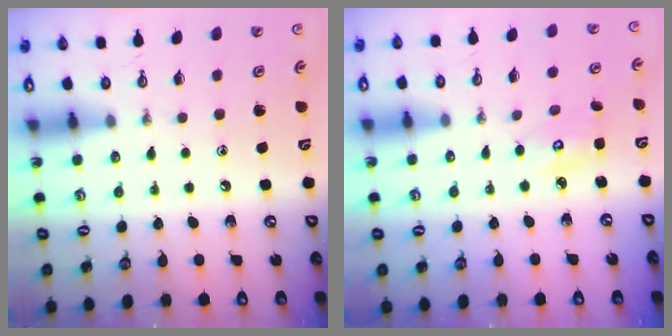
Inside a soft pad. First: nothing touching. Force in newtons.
{"total": 2.7, "press": 2.7, "slide": 0.0}